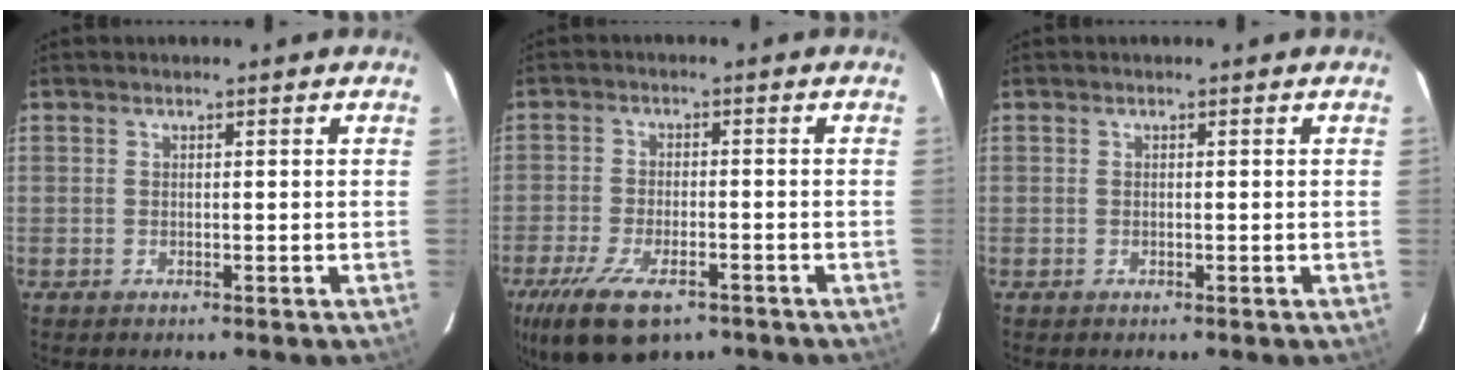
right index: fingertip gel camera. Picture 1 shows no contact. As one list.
[{"total": 13.4, "force": [-8.7, 5.5, 8.6], "torque": [-0.197, -0.039, -0.149]}, {"total": 0.0}]